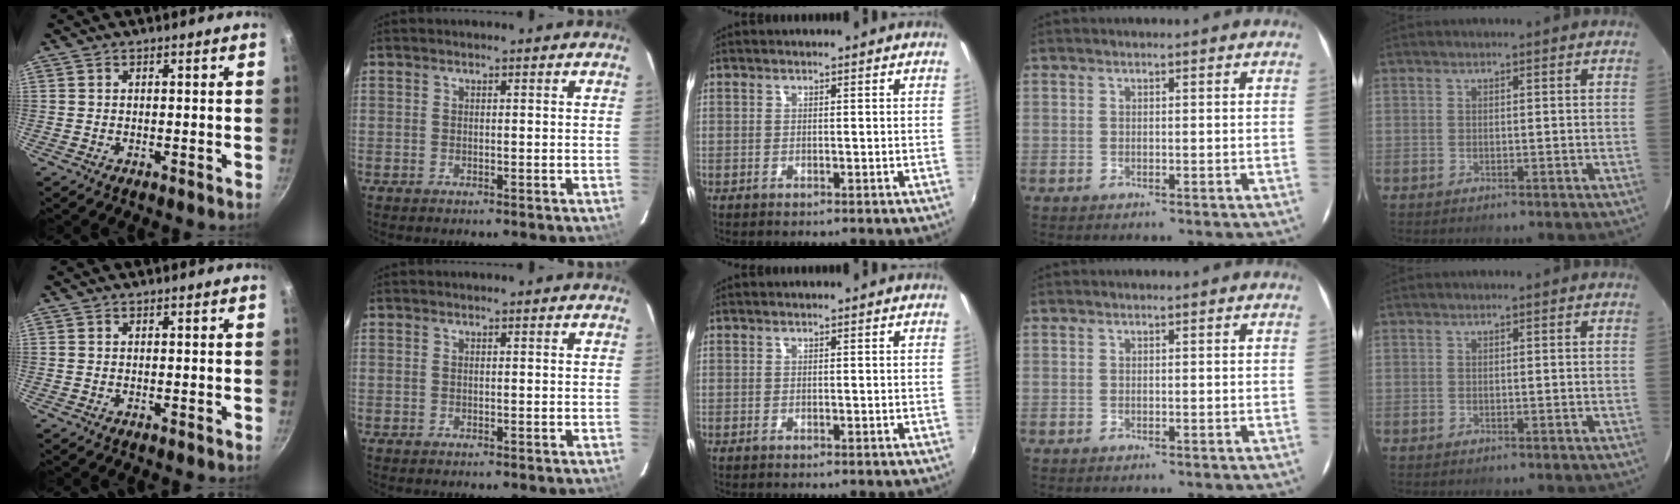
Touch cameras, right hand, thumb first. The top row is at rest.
{}